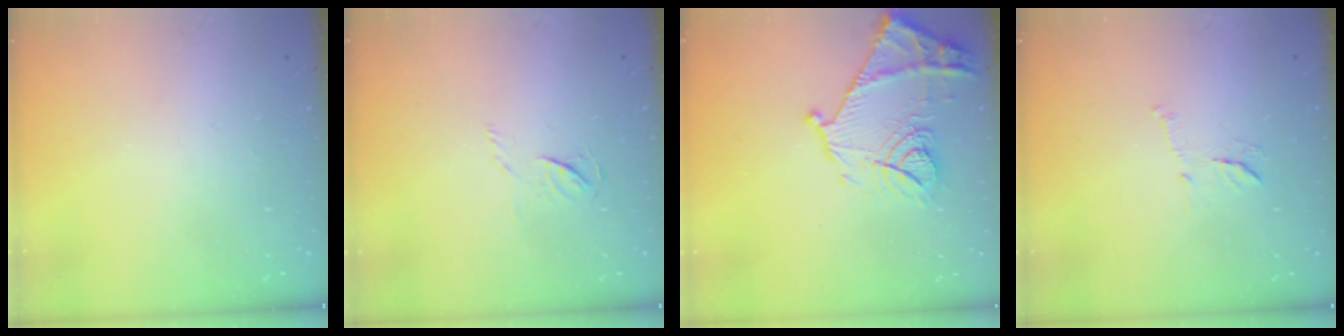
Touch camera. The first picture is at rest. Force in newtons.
{"total": 3.9, "press": 3.8, "slide": 0.4}
{"total": 16.5, "press": 16.4, "slide": 1.4}
{"total": 9.1, "press": 9.1, "slide": 0.5}